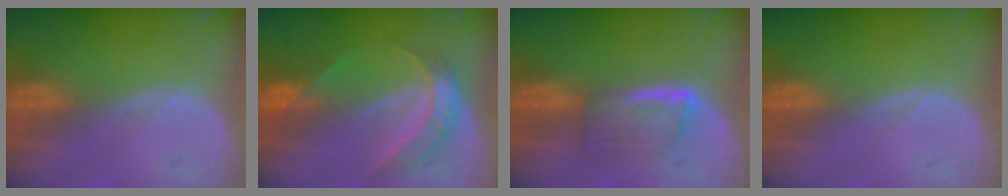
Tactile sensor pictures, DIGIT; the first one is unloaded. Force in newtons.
{"total": 6.2, "press": 5.3, "slide": 3.2}
{"total": 5.9, "press": 5.0, "slide": 3.1}
{"total": 0.0}